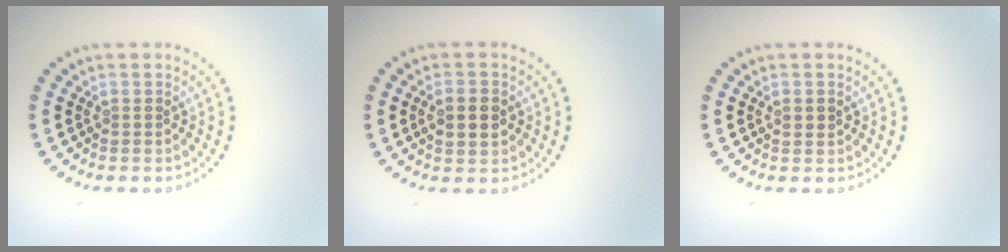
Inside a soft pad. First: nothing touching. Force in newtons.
{"total": 2.4, "press": 2.4, "slide": 0.2}
{"total": 0.9, "press": 0.9, "slide": 0.3}